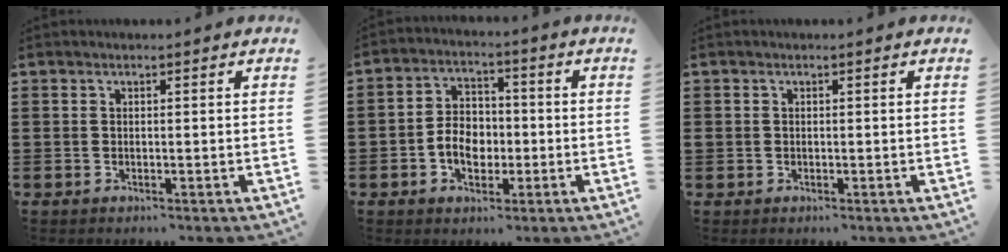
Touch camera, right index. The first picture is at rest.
{"total": 5.5, "force": [-1.4, 4.1, 3.4], "torque": [-0.066, 0.007, -0.029]}
{"total": 0.6, "force": [0.0, 0.6, 0.1], "torque": [-0.004, 0.004, -0.001]}